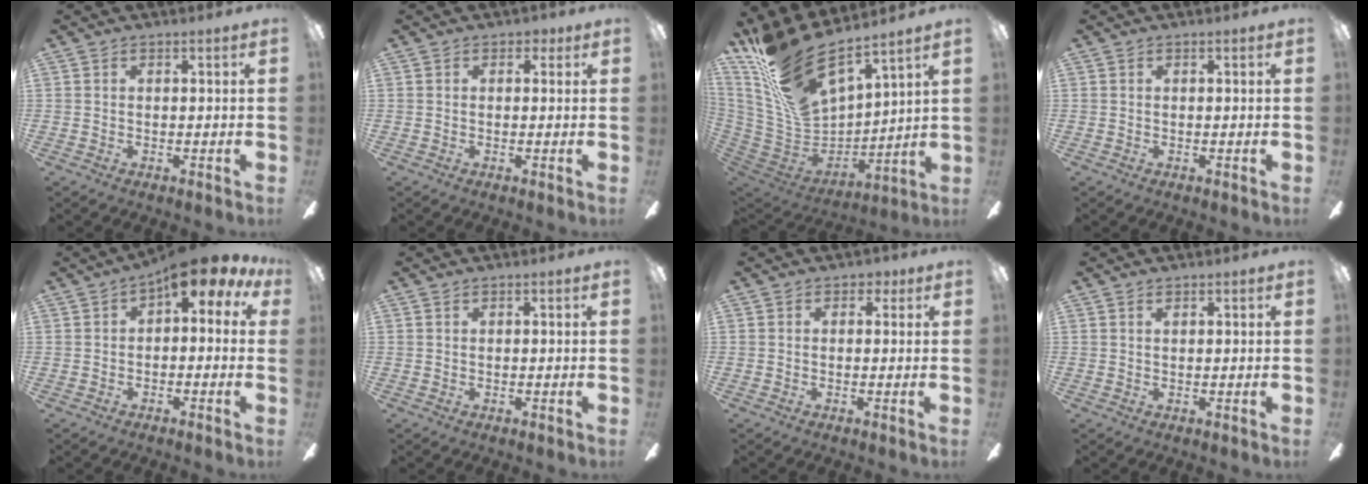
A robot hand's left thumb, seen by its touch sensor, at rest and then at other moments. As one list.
[{"total": 1.5, "force": [0.4, 1.3, 0.7], "torque": [0.003, 0.000, 0.002]}, {"total": 19.4, "force": [15.5, 6.5, 9.8], "torque": [-0.217, -0.121, 0.279]}, {"total": 0.0}, {"total": 8.2, "force": [4.3, 3.5, 6.0], "torque": [-0.081, -0.022, 0.070]}, {"total": 0.0}, {"total": 1.8, "force": [0.4, 1.6, 0.8], "torque": [0.000, 0.001, 0.005]}, {"total": 0.7, "force": [0.6, 0.3, 0.3], "torque": [-0.007, 0.001, 0.011]}]